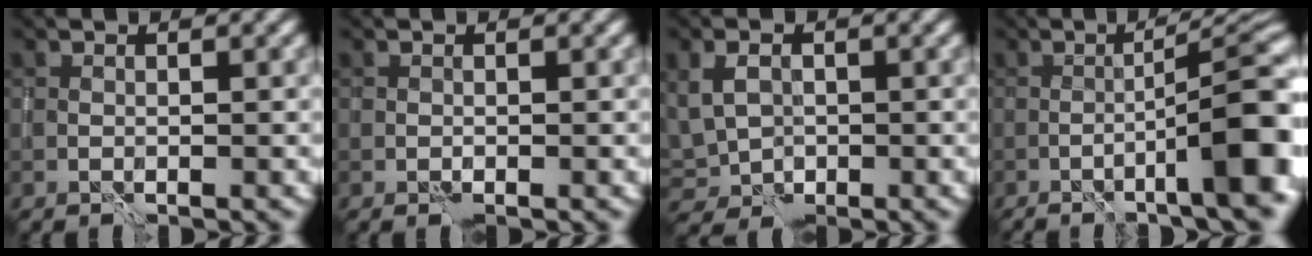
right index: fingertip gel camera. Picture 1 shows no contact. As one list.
[{"total": 0.0}, {"total": 4.0, "force": [0.3, 3.3, 2.3], "torque": [-0.046, -0.003, 0.017]}, {"total": 10.8, "force": [-4.0, 1.5, 9.9], "torque": [-0.129, 0.017, -0.054]}]